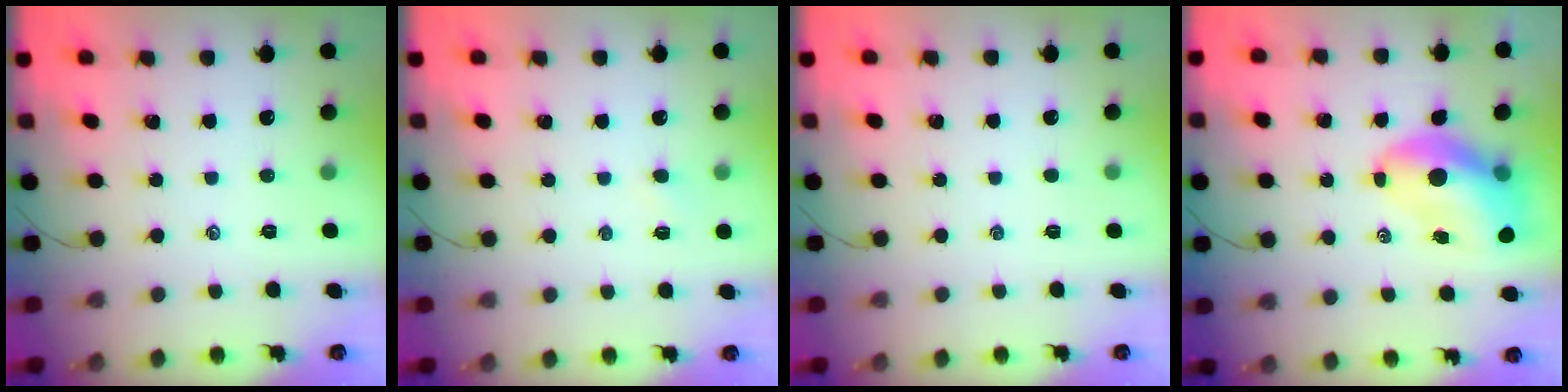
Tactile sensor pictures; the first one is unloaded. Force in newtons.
{"total": 2.4, "press": 2.2, "slide": 0.8}
{"total": 0.0}
{"total": 11.7, "press": 11.2, "slide": 3.4}